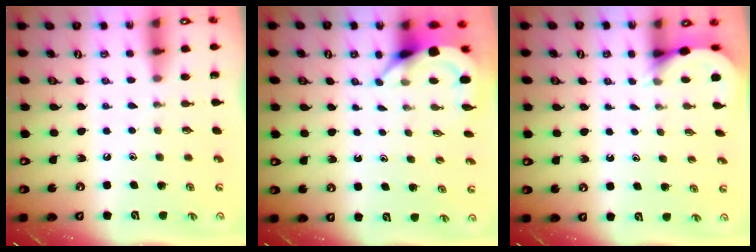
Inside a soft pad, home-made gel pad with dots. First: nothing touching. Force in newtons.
{"total": 3.9, "press": 3.9, "slide": 0.1}
{"total": 3.0, "press": 3.0, "slide": 0.2}